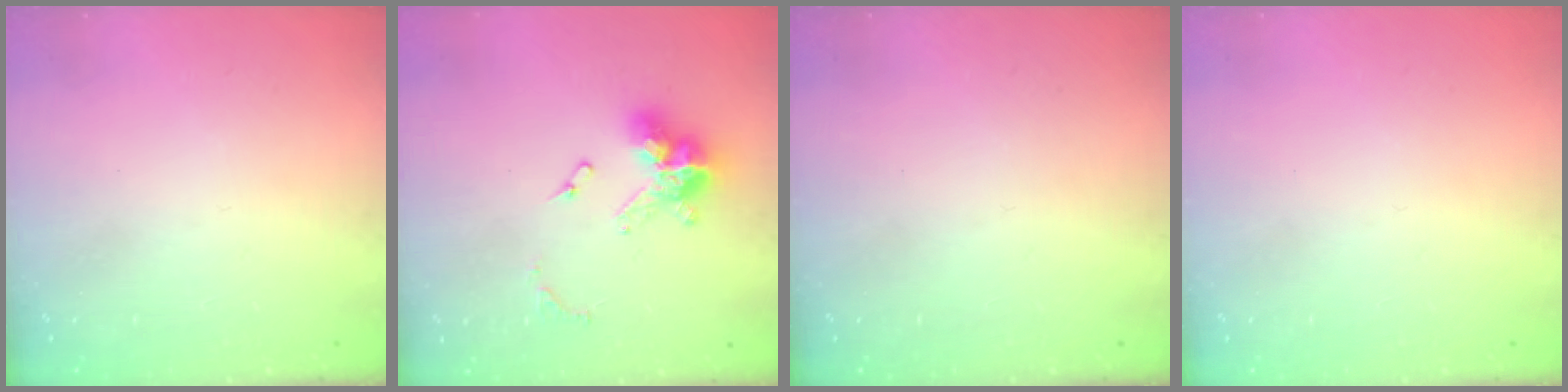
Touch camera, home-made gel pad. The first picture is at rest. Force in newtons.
{"total": 12.8, "press": 12.7, "slide": 1.4}
{"total": 0.0}
{"total": 0.0}